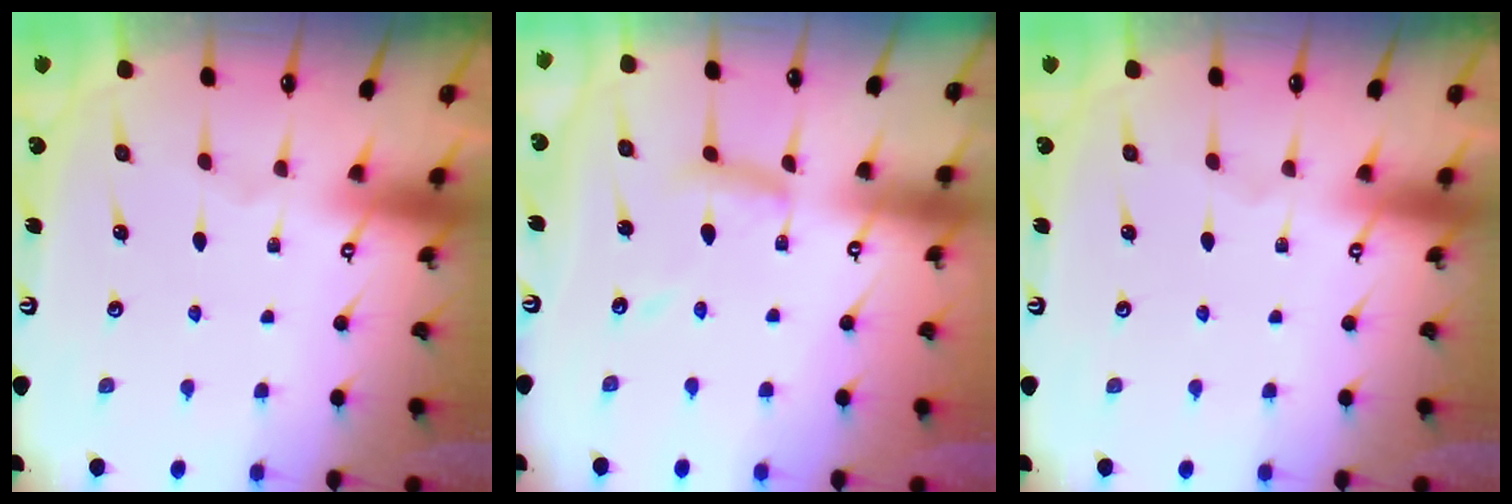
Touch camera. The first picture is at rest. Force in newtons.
{"total": 9.8, "press": 9.8, "slide": 0.7}
{"total": 0.0}